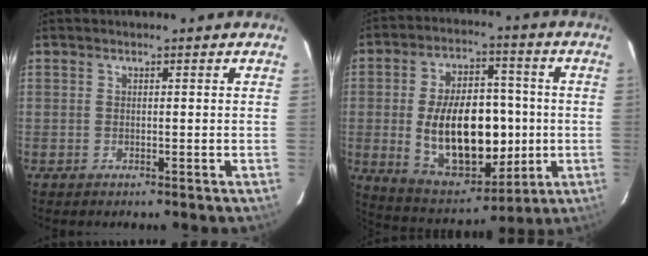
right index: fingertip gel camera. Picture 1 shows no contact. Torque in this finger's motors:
{"motor_torque": [0.89, -0.08, 1.03, 0.21]}